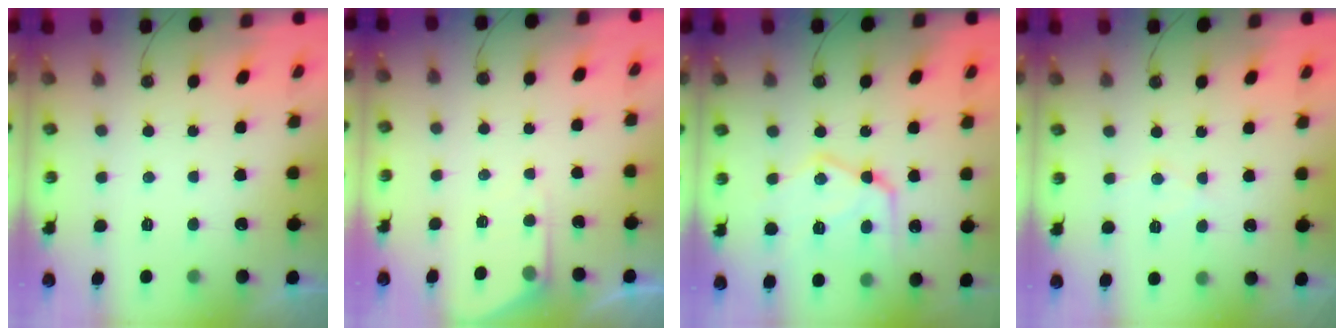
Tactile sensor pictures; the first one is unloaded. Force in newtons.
{"total": 4.6, "press": 4.6, "slide": 0.5}
{"total": 17.6, "press": 17.5, "slide": 1.7}
{"total": 6.0, "press": 6.0, "slide": 0.3}